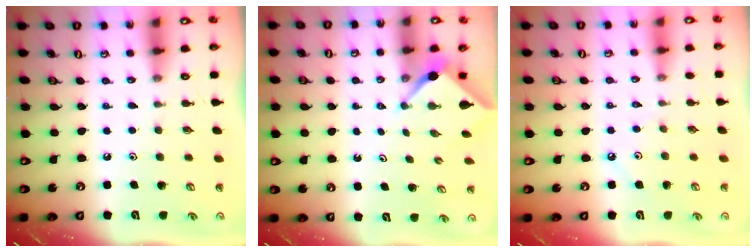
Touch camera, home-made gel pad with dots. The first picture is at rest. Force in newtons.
{"total": 2.4, "press": 2.4, "slide": 0.3}
{"total": 2.2, "press": 2.2, "slide": 0.3}